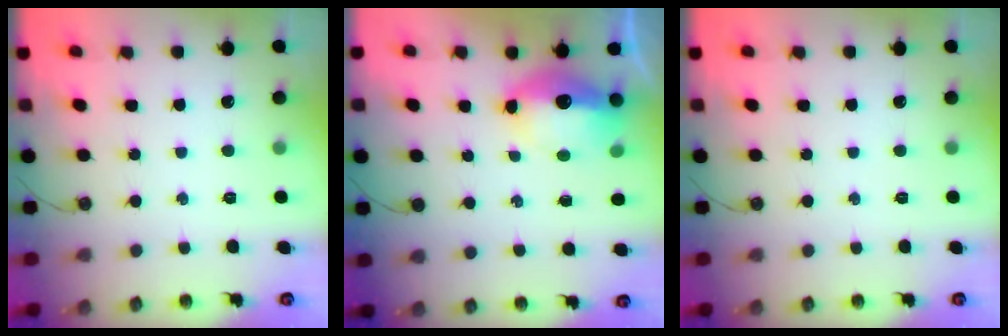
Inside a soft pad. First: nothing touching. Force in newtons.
{"total": 14.5, "press": 12.7, "slide": 6.9}
{"total": 0.0}